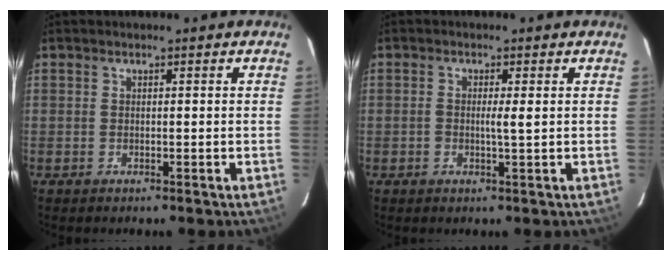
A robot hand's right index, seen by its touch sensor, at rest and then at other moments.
{"total": 1.9, "force": [0.1, 0.0, 1.9], "torque": [-0.038, -0.001, -0.001]}